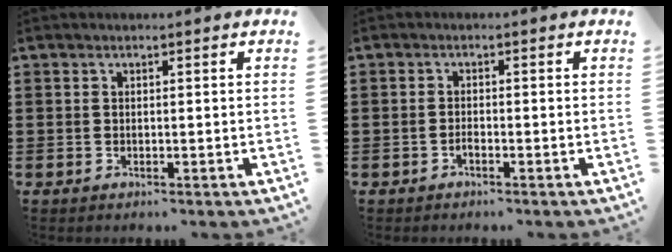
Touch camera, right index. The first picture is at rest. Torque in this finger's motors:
{"motor_torque": [1.07, 1.07, 0.05, -0.01]}